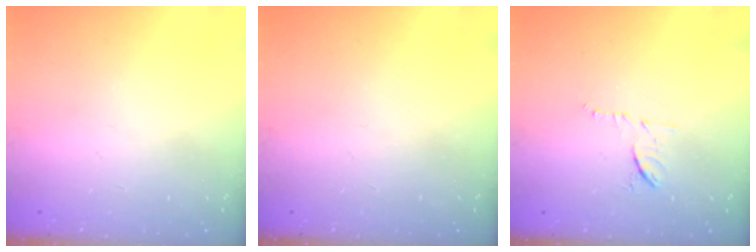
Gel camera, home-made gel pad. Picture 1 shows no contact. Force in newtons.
{"total": 0.0}
{"total": 7.8, "press": 7.8, "slide": 0.3}